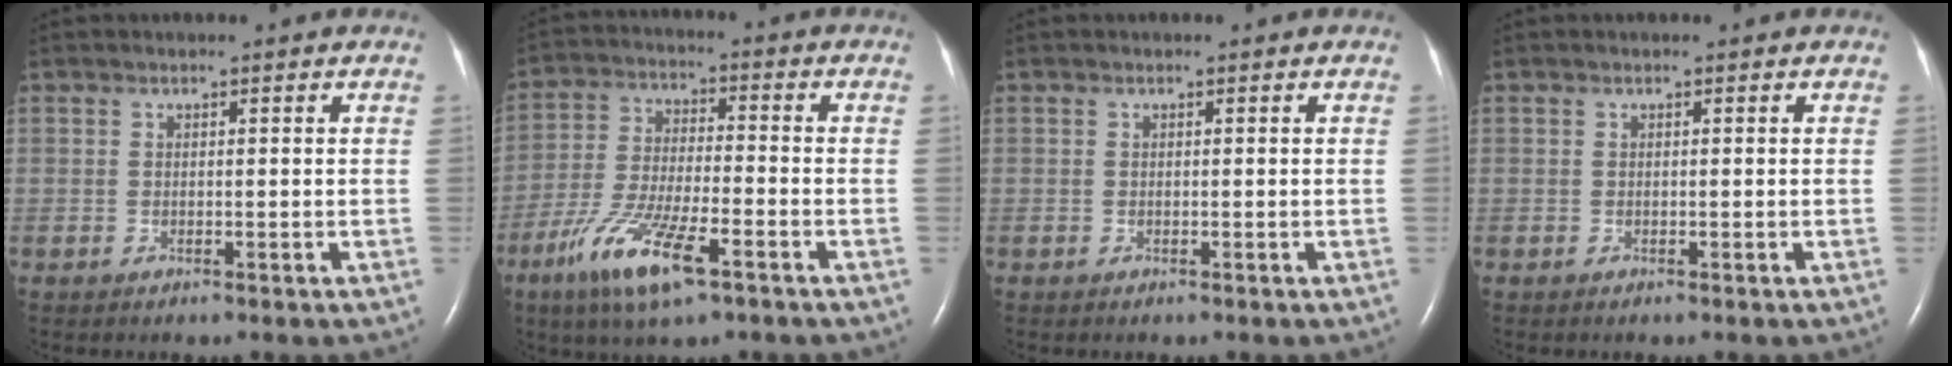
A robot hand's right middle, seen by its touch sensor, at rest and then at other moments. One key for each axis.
{"total": 12.0, "fx": -6.7, "fy": 2.3, "fz": 9.8, "tx": -0.202, "ty": -0.018, "tz": -0.120}
{"total": 0.0}
{"total": 0.0}